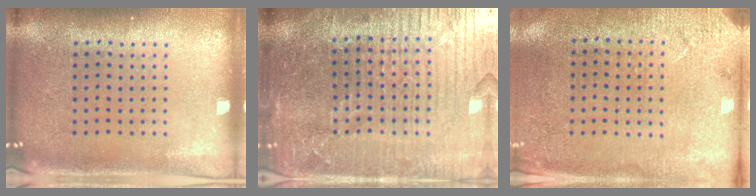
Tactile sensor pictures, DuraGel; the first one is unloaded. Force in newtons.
{"total": 6.1, "press": 5.4, "slide": 2.8}
{"total": 2.6, "press": 2.3, "slide": 1.2}